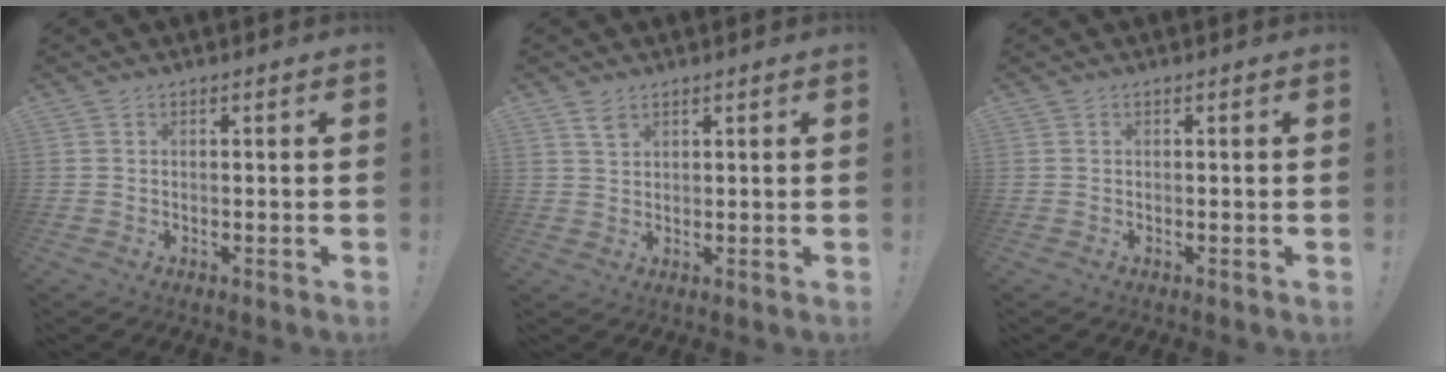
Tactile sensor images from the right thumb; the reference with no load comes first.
{"total": 2.9, "force": [2.0, 1.5, 1.5], "torque": [-0.011, -0.015, 0.034]}
{"total": 0.0}